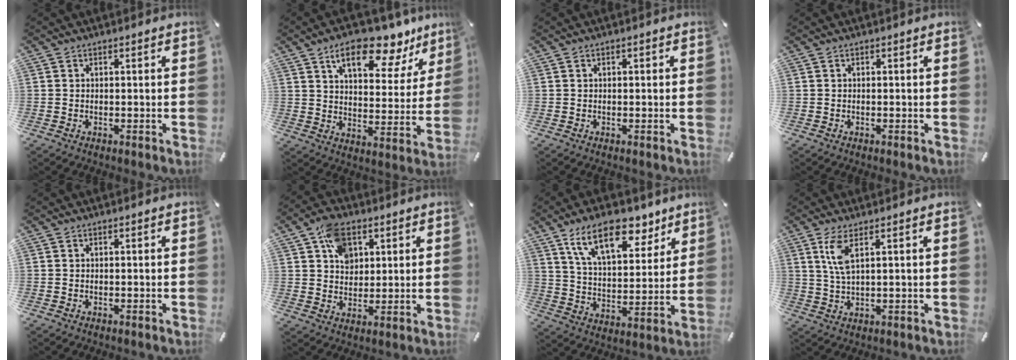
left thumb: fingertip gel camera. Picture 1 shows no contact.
{"total": 15.3, "force": [10.8, 6.8, 8.4], "torque": [-0.113, -0.065, 0.181]}
{"total": 0.7, "force": [0.1, 0.4, 0.5], "torque": [-0.010, 0.004, 0.000]}
{"total": 0.0}
{"total": 0.0}
{"total": 8.9, "force": [3.7, 6.7, 4.5], "torque": [-0.072, 0.004, 0.068]}
{"total": 16.6, "force": [11.1, 8.3, 9.2], "torque": [-0.152, -0.050, 0.195]}
{"total": 5.7, "force": [2.5, 1.6, 4.8], "torque": [-0.110, 0.000, 0.040]}